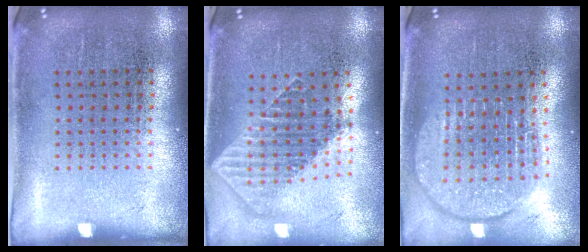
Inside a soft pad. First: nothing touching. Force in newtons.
{"total": 1.8, "press": 1.5, "slide": 1.1}
{"total": 1.8, "press": 1.5, "slide": 1.0}